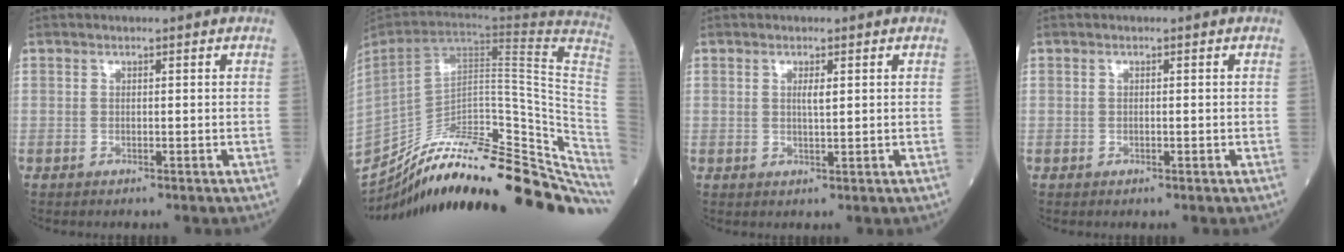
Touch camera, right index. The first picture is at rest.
{"total": 35.3, "force": [-29.0, 5.8, 19.4], "torque": [-0.204, -0.021, -0.403]}
{"total": 1.5, "force": [0.5, 0.2, 1.4], "torque": [-0.028, -0.001, 0.007]}
{"total": 0.0}